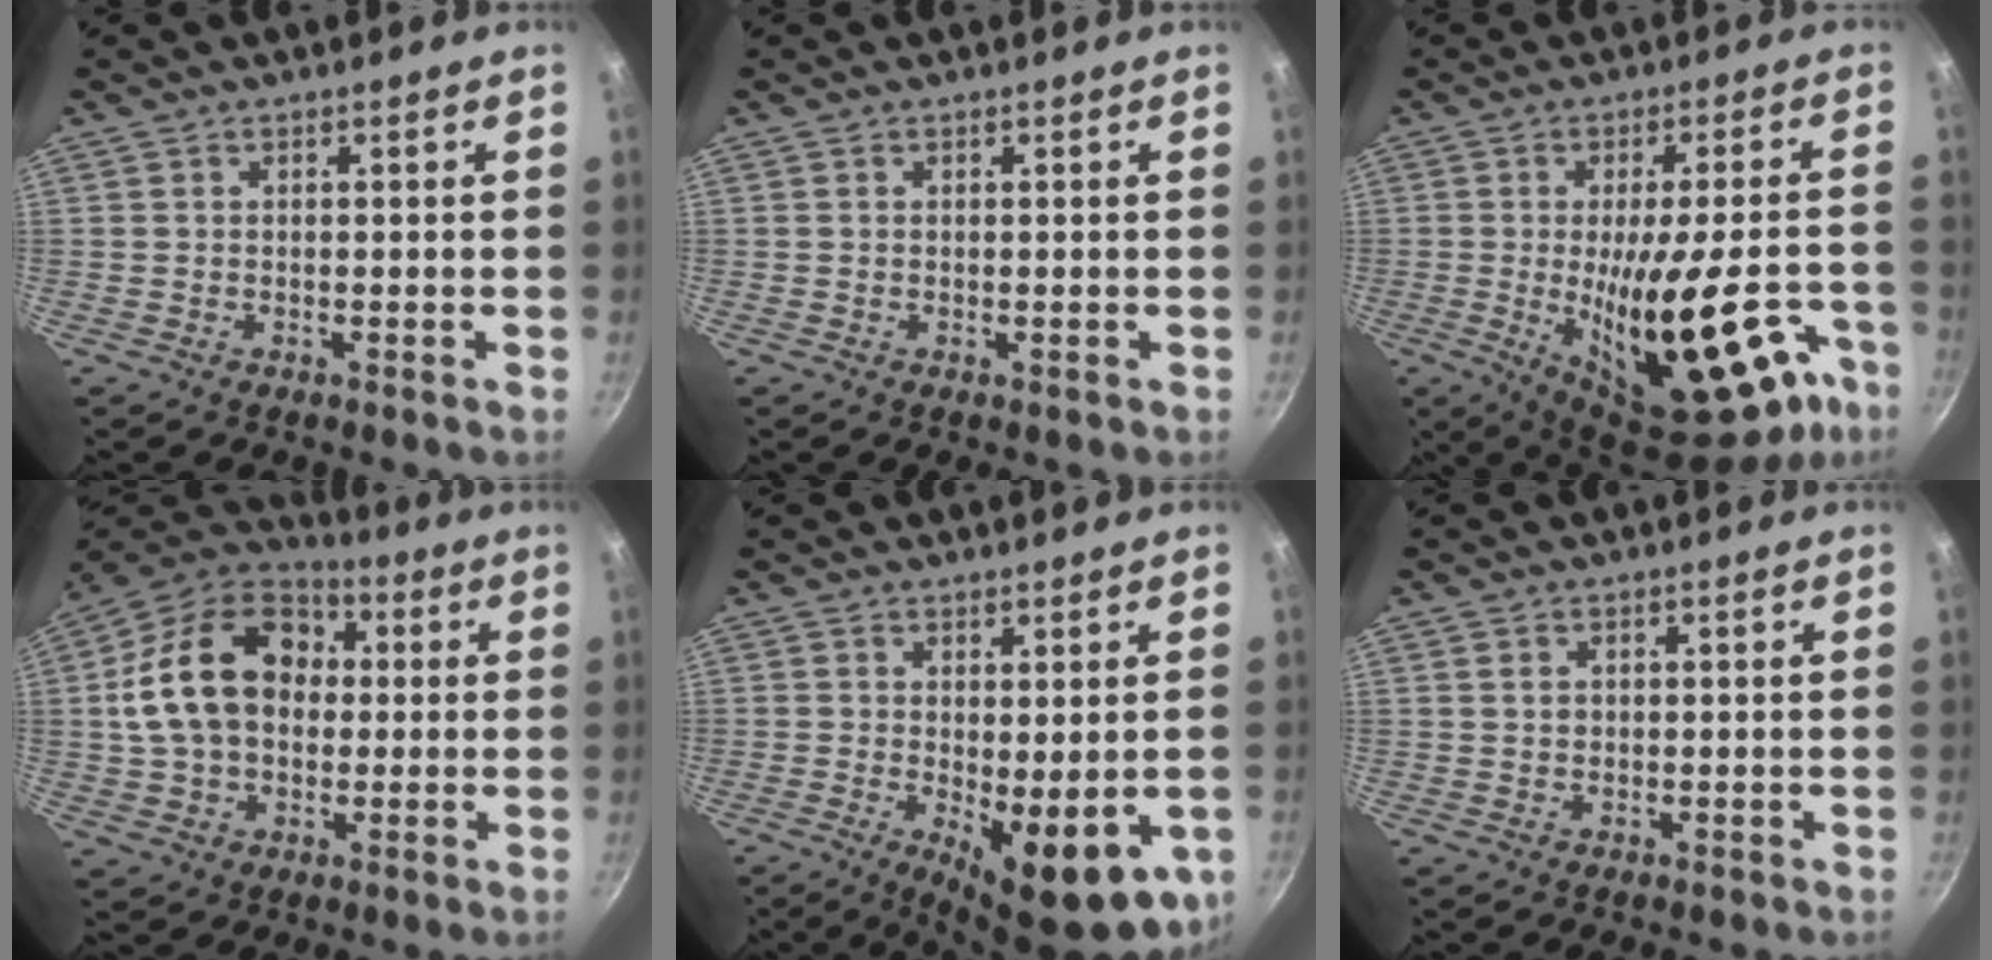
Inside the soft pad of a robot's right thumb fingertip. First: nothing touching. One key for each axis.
{"total": 0.0}
{"total": 24.9, "fx": -8.3, "fy": 9.5, "fz": 21.5, "tx": -0.276, "ty": 0.006, "tz": -0.099}
{"total": 19.5, "fx": 2.0, "fy": 14.2, "fz": 13.2, "tx": -0.209, "ty": 0.035, "tz": 0.024}
{"total": 12.3, "fx": -2.3, "fy": 4.7, "fz": 11.1, "tx": -0.130, "ty": -0.012, "tz": -0.016}
{"total": 1.2, "fx": 0.3, "fy": 1.1, "fz": 0.6, "tx": -0.007, "ty": 0.003, "tz": 0.005}